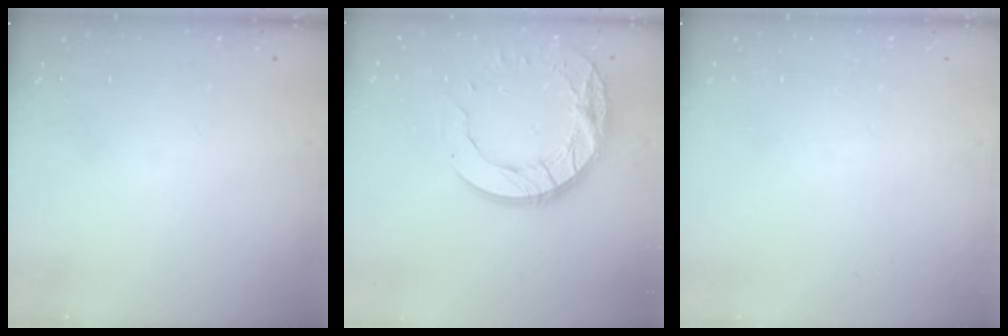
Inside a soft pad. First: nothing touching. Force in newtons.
{"total": 14.4, "press": 14.4, "slide": 0.7}
{"total": 0.0}